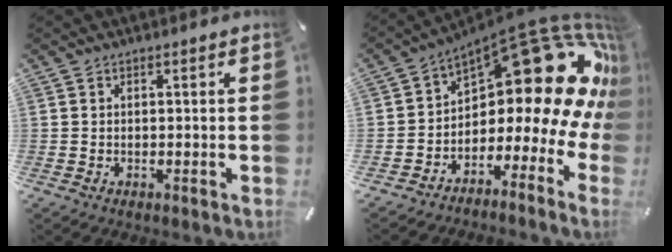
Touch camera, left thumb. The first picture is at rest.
{"total": 19.9, "force": [8.2, 10.5, 14.8], "torque": [-0.185, -0.082, 0.147]}